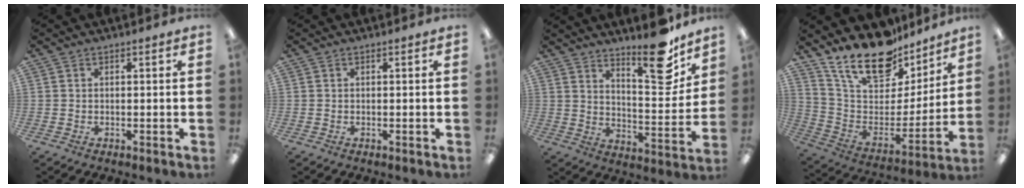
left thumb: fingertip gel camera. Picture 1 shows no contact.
{"total": 0.0}
{"total": 15.9, "force": [12.2, 4.9, 9.0], "torque": [-0.105, -0.097, 0.197]}
{"total": 20.5, "force": [16.6, 8.2, 8.6], "torque": [-0.174, -0.115, 0.299]}